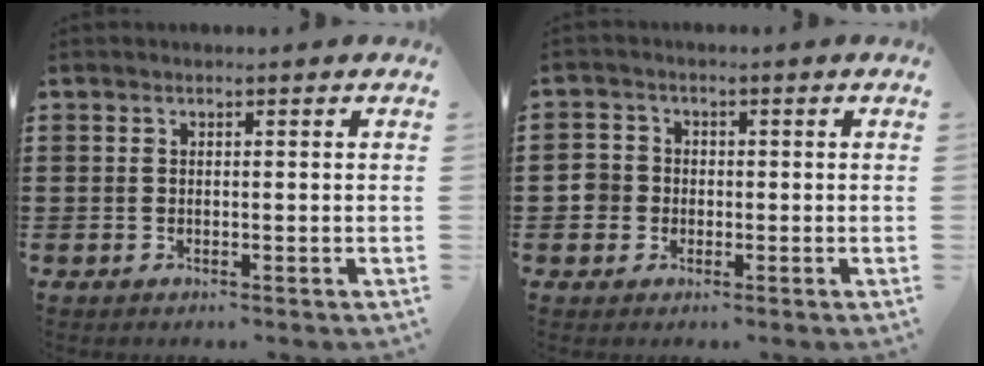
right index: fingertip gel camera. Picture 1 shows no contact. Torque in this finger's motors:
{"motor_torque": [0.35, -0.32, 0.03, 0.04]}